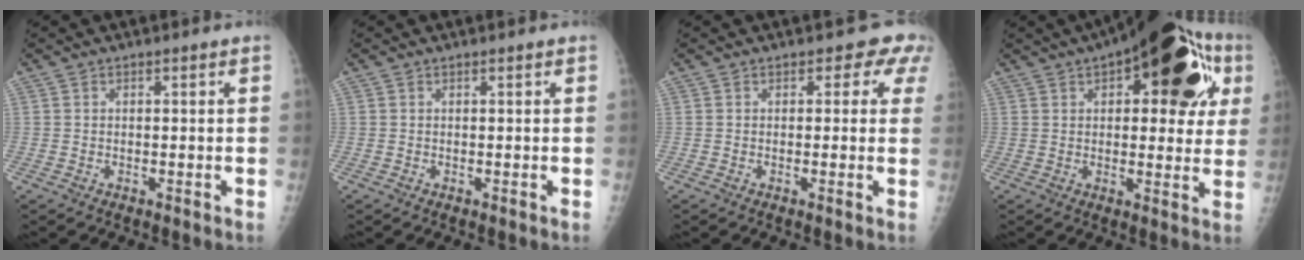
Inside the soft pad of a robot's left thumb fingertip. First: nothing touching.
{"total": 0.0}
{"total": 3.5, "force": [1.7, 2.5, 1.7], "torque": [0.017, -0.003, 0.001]}
{"total": 24.2, "force": [9.2, 10.4, 19.9], "torque": [-0.237, 0.024, 0.119]}